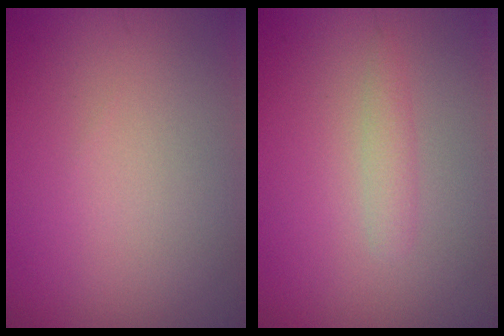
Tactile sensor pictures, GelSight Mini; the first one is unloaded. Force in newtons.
{"total": 1.4, "press": 1.4, "slide": 0.1}